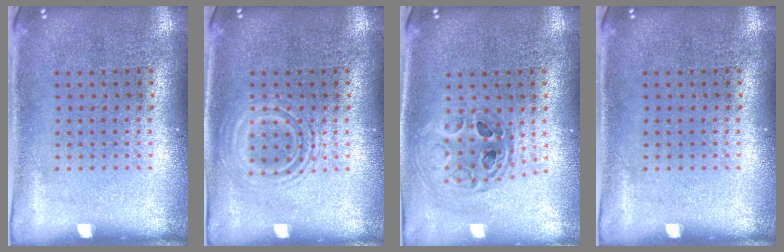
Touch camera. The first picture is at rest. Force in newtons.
{"total": 2.4, "press": 2.4, "slide": 0.4}
{"total": 0.9, "press": 0.9, "slide": 0.2}
{"total": 0.0}